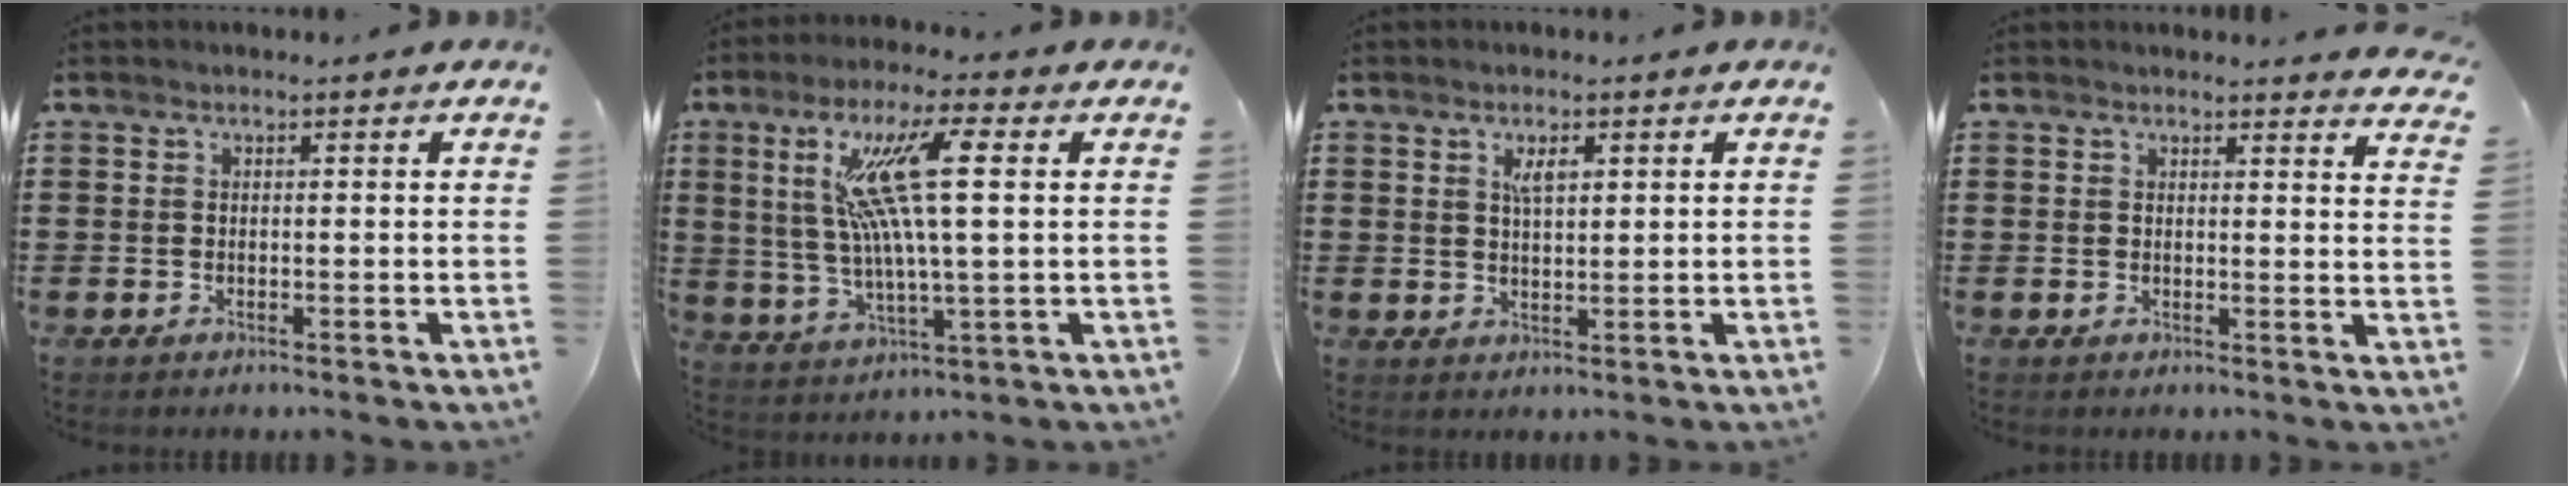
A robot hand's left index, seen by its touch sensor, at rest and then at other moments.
{"total": 13.0, "force": [4.2, 1.9, 12.2], "torque": [-0.259, -0.001, 0.062]}
{"total": 2.6, "force": [1.4, 0.9, 2.1], "torque": [-0.036, 0.000, 0.022]}
{"total": 2.3, "force": [2.3, -0.1, 0.2], "torque": [-0.004, -0.010, 0.042]}